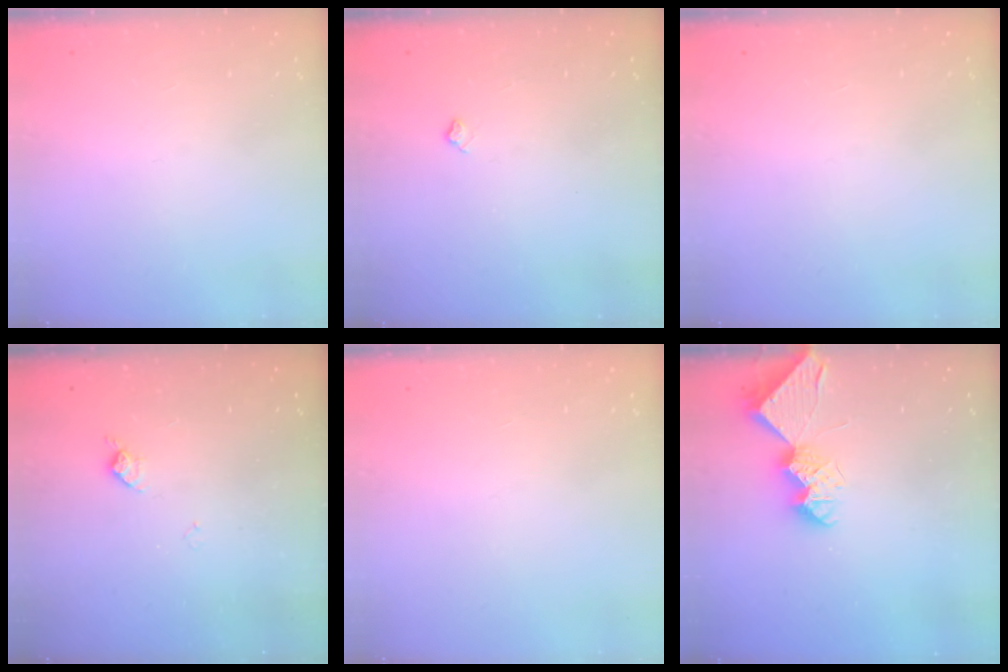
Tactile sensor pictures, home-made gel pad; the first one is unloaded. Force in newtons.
{"total": 4.4, "press": 4.3, "slide": 0.7}
{"total": 0.0}
{"total": 7.2, "press": 7.1, "slide": 0.9}
{"total": 0.0}
{"total": 9.1, "press": 9.1, "slide": 0.2}